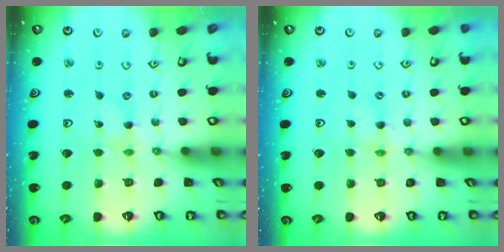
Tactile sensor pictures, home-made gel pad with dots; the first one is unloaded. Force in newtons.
{"total": 0.7, "press": 0.7, "slide": 0.2}